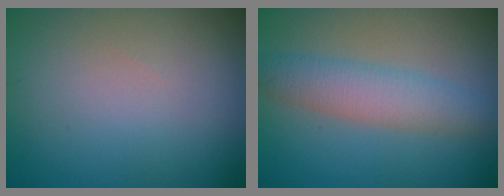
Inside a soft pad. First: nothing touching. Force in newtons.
{"total": 4.1, "press": 4.1, "slide": 0.1}